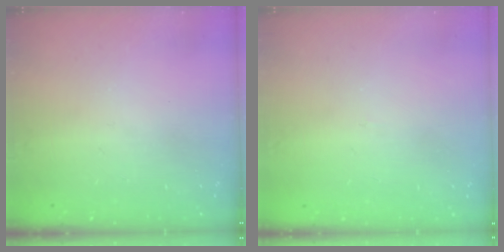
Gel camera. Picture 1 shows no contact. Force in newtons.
{"total": 2.7, "press": 2.7, "slide": 0.3}